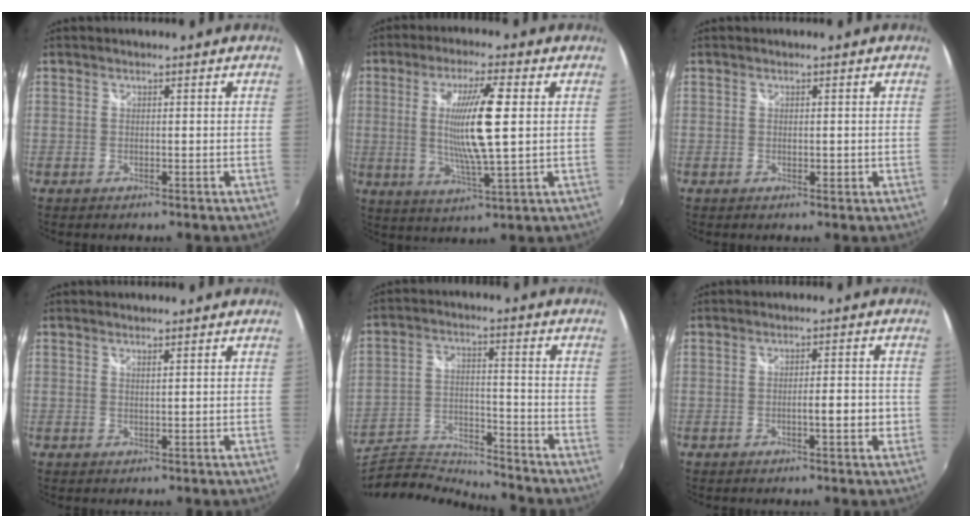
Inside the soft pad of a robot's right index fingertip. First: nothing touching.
{"total": 11.3, "force": [1.3, 0.5, 11.2], "torque": [-0.206, -0.010, 0.026]}
{"total": 0.8, "force": [-0.1, 0.5, 0.7], "torque": [-0.011, -0.002, -0.001]}
{"total": 0.6, "force": [0.5, 0.0, 0.4], "torque": [-0.004, 0.000, 0.009]}
{"total": 13.6, "force": [-13.0, 2.1, 3.4], "torque": [-0.088, -0.010, -0.233]}
{"total": 3.6, "force": [-1.1, 0.6, 3.4], "torque": [-0.055, 0.001, -0.015]}